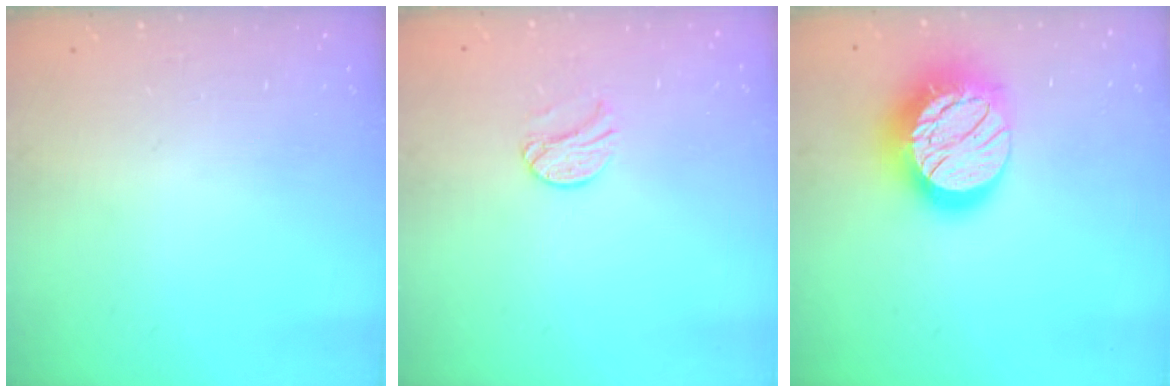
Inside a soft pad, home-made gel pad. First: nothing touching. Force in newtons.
{"total": 9.1, "press": 9.1, "slide": 0.6}
{"total": 18.6, "press": 18.6, "slide": 1.2}